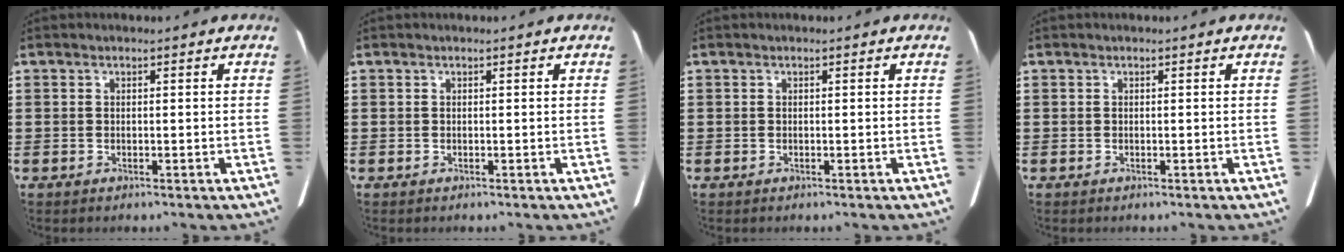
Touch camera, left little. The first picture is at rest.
{"total": 0.0}
{"total": 0.0}
{"total": 0.0}